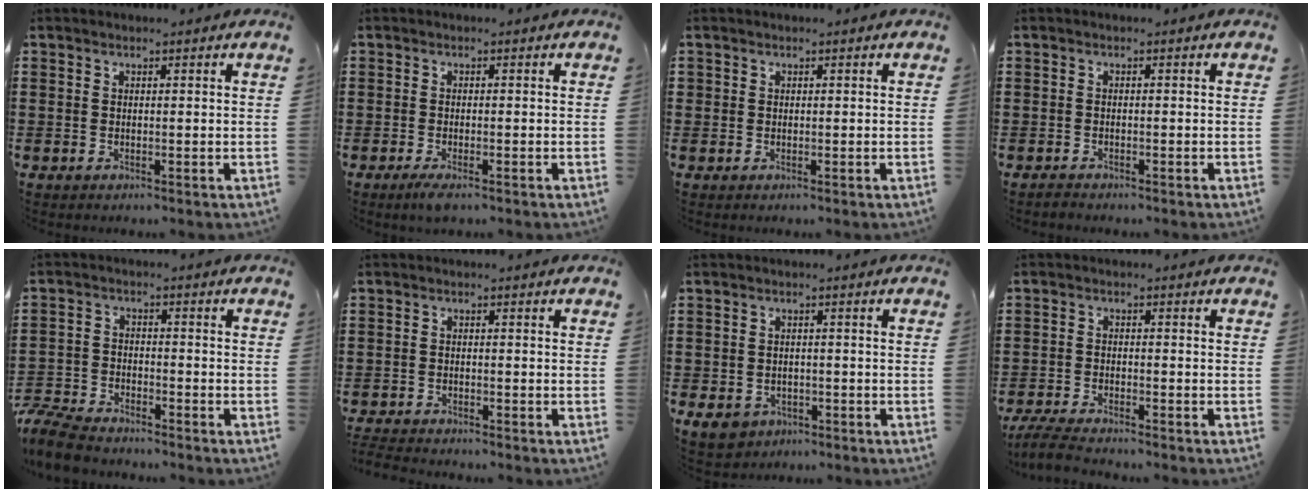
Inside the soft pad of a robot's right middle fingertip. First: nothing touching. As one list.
[{"total": 1.5, "force": [-0.9, 0.1, 1.2], "torque": [-0.027, -0.006, -0.018]}, {"total": 0.6, "force": [0.2, 0.6, 0.1], "torque": [-0.002, 0.002, 0.005]}, {"total": 0.8, "force": [-0.8, 0.1, 0.0], "torque": [-0.002, -0.001, -0.017]}, {"total": 6.7, "force": [-6.5, 1.1, 1.5], "torque": [-0.049, 0.004, -0.132]}, {"total": 2.4, "force": [-2.4, 0.0, 0.0], "torque": [-0.014, -0.006, -0.054]}, {"total": 2.6, "force": [-1.8, 1.7, 0.8], "torque": [-0.029, -0.004, -0.038]}, {"total": 4.4, "force": [-4.2, 0.2, 1.3], "torque": [-0.042, -0.011, -0.087]}]